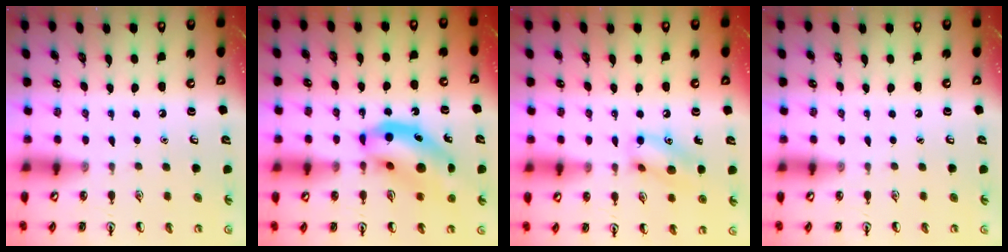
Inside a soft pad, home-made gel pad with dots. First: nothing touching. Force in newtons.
{"total": 13.2, "press": 12.6, "slide": 3.9}
{"total": 10.8, "press": 10.7, "slide": 1.3}
{"total": 0.0}